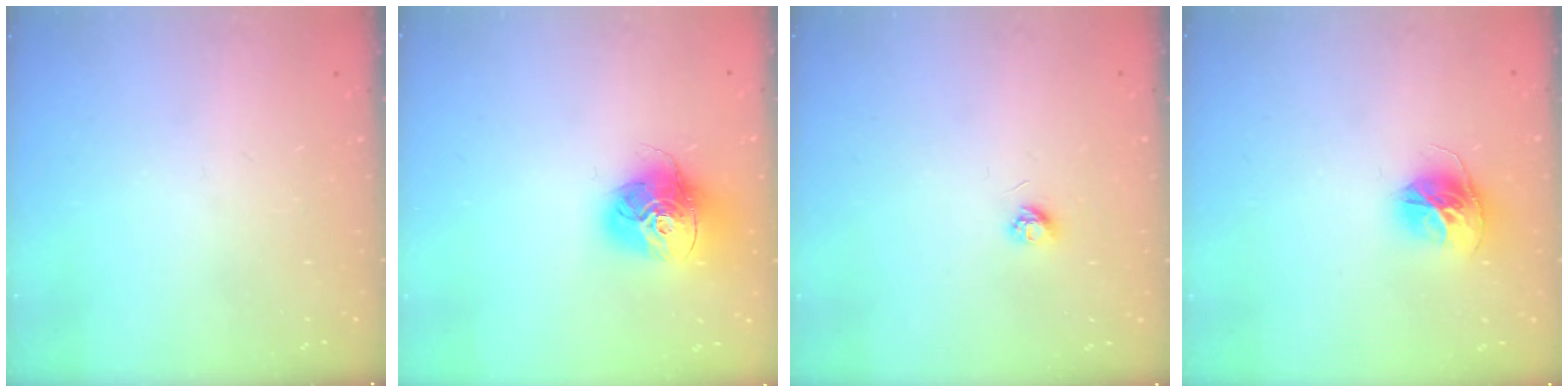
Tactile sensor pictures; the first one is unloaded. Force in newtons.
{"total": 15.3, "press": 15.2, "slide": 1.8}
{"total": 3.2, "press": 3.2, "slide": 0.4}
{"total": 12.0, "press": 12.0, "slide": 1.2}